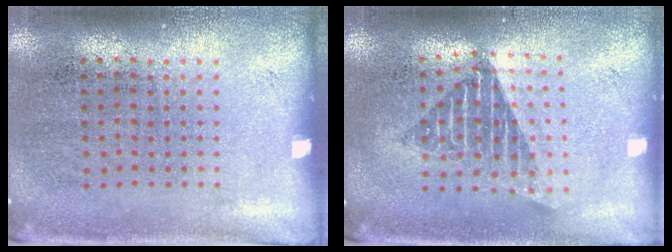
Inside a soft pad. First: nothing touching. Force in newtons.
{"total": 1.7, "press": 1.4, "slide": 1.1}